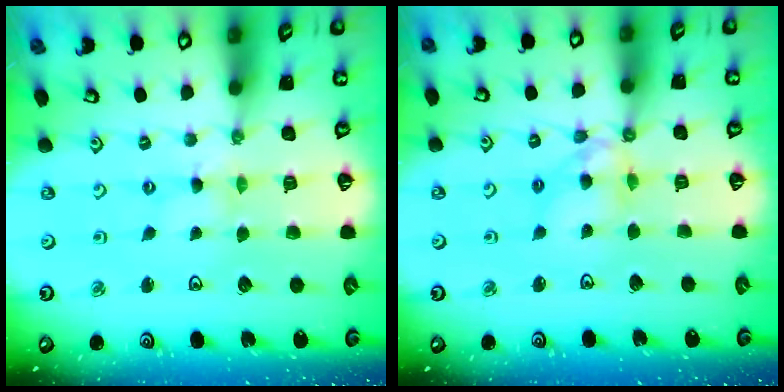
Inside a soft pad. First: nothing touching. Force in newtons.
{"total": 10.1, "press": 10.0, "slide": 1.0}